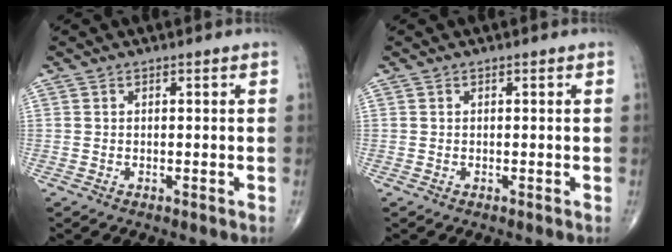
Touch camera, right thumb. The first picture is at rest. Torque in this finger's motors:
{"motor_torque": [-0.02, 0.02, -0.01, 0.00, 0.00]}